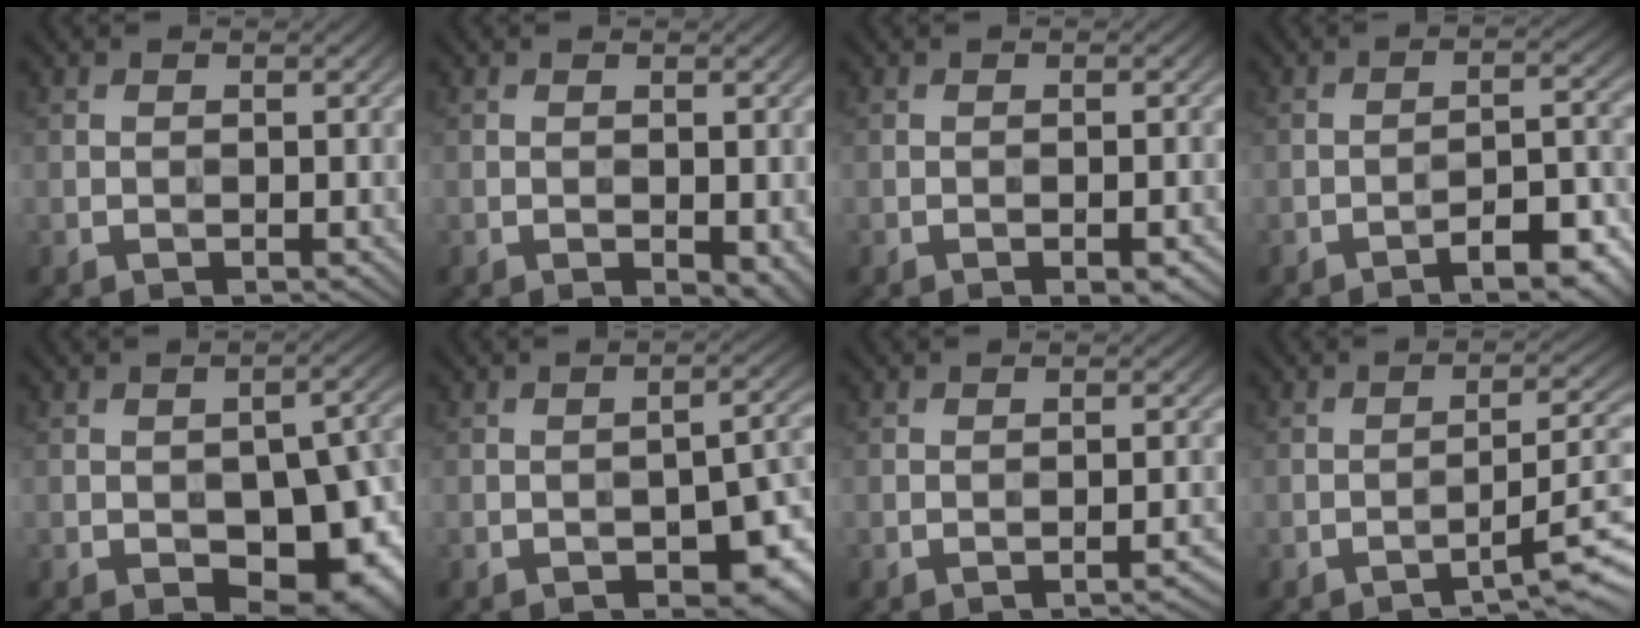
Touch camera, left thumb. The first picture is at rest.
{"total": 2.4, "force": [-0.8, 1.2, 2.0], "torque": [-0.024, -0.008, -0.007]}
{"total": 2.1, "force": [-1.2, 0.3, 1.6], "torque": [-0.022, 0.004, -0.015]}
{"total": 7.2, "force": [-4.8, 1.8, 5.0], "torque": [-0.069, 0.009, -0.069]}
{"total": 14.4, "force": [-5.0, 7.6, 11.2], "torque": [-0.129, -0.018, -0.063]}
{"total": 8.2, "force": [-3.9, 3.6, 6.2], "torque": [-0.079, -0.005, -0.052]}
{"total": 1.6, "force": [-1.1, 0.2, 1.1], "torque": [-0.012, 0.009, -0.016]}
{"total": 4.9, "force": [-2.6, 0.7, 4.1], "torque": [-0.064, 0.017, -0.047]}